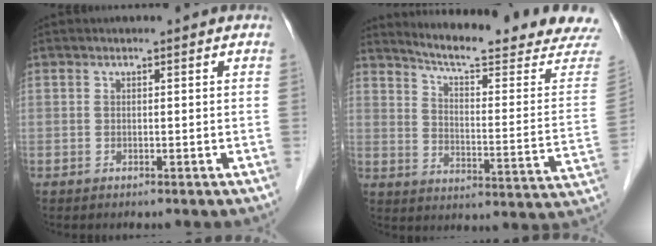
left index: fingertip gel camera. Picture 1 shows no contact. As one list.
[{"total": 20.8, "force": [19.4, -0.1, 7.7], "torque": [-0.121, -0.091, 0.244]}]